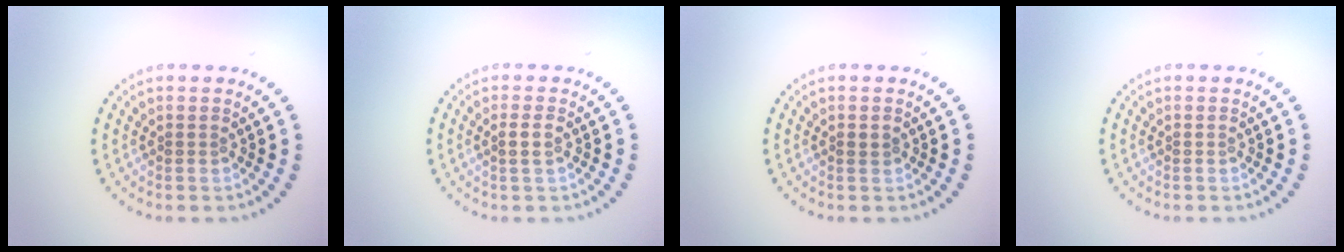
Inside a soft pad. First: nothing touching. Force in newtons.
{"total": 1.2, "press": 1.0, "slide": 0.6}
{"total": 0.8, "press": 0.7, "slide": 0.3}
{"total": 0.0}